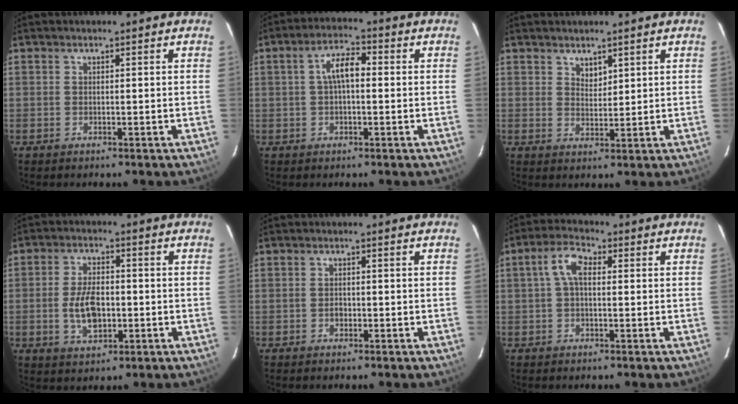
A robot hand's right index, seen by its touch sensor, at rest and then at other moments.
{"total": 5.4, "force": [0.3, 2.4, 4.9], "torque": [-0.093, 0.018, 0.006]}
{"total": 2.5, "force": [1.9, 1.4, 1.0], "torque": [-0.012, 0.001, 0.034]}
{"total": 8.1, "force": [-1.5, 4.6, 6.5], "torque": [-0.130, 0.003, -0.021]}
{"total": 1.3, "force": [-0.5, 1.0, 0.6], "torque": [-0.011, 0.004, -0.007]}
{"total": 5.1, "force": [0.5, 2.7, 4.3], "torque": [-0.088, 0.020, 0.009]}